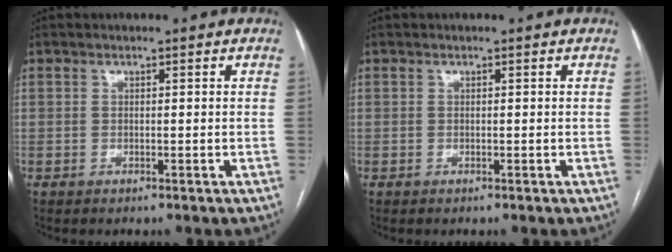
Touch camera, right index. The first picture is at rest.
{"total": 0.0}